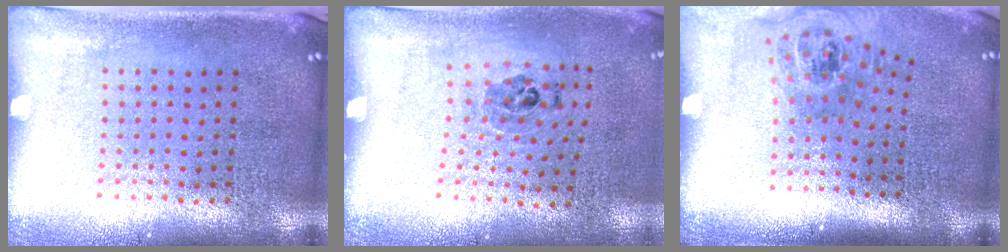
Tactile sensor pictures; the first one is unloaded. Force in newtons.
{"total": 1.1, "press": 0.7, "slide": 0.8}
{"total": 1.6, "press": 1.2, "slide": 1.1}